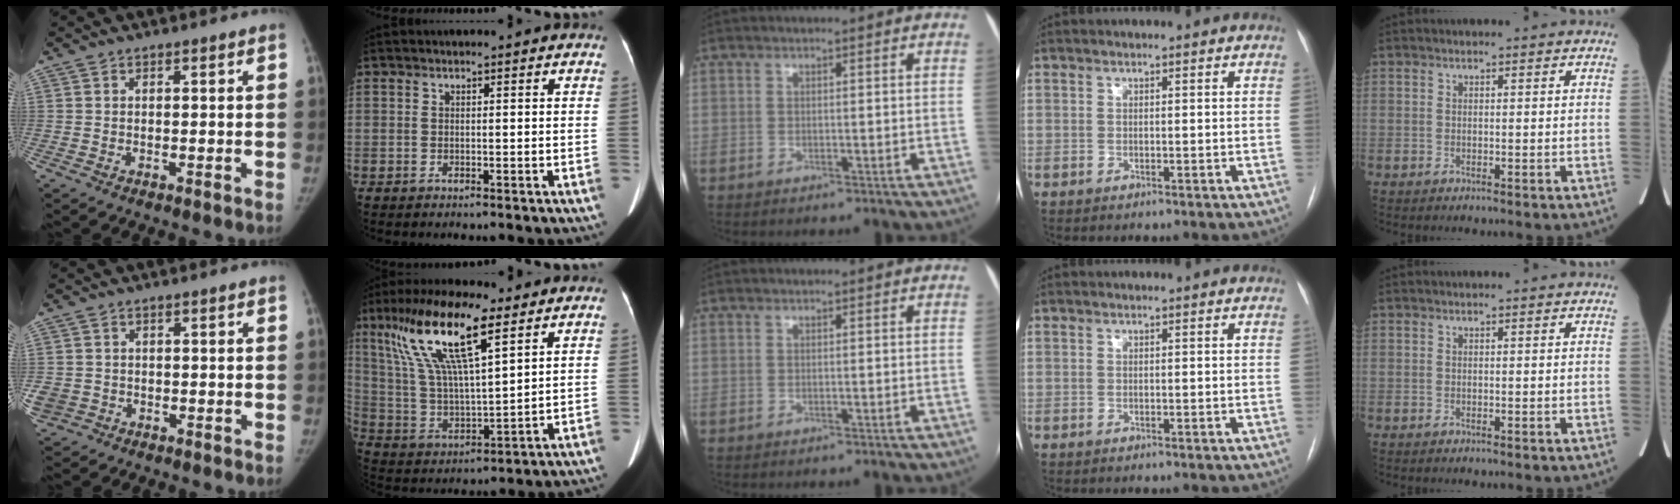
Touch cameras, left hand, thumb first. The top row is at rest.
{"thumb": {"total": 4.7, "force": [-1.0, 4.3, 1.8], "torque": [-0.050, 0.005, -0.009]}, "index": {"total": 16.0, "force": [8.7, 3.1, 13.1], "torque": [-0.266, 0.011, 0.166]}}